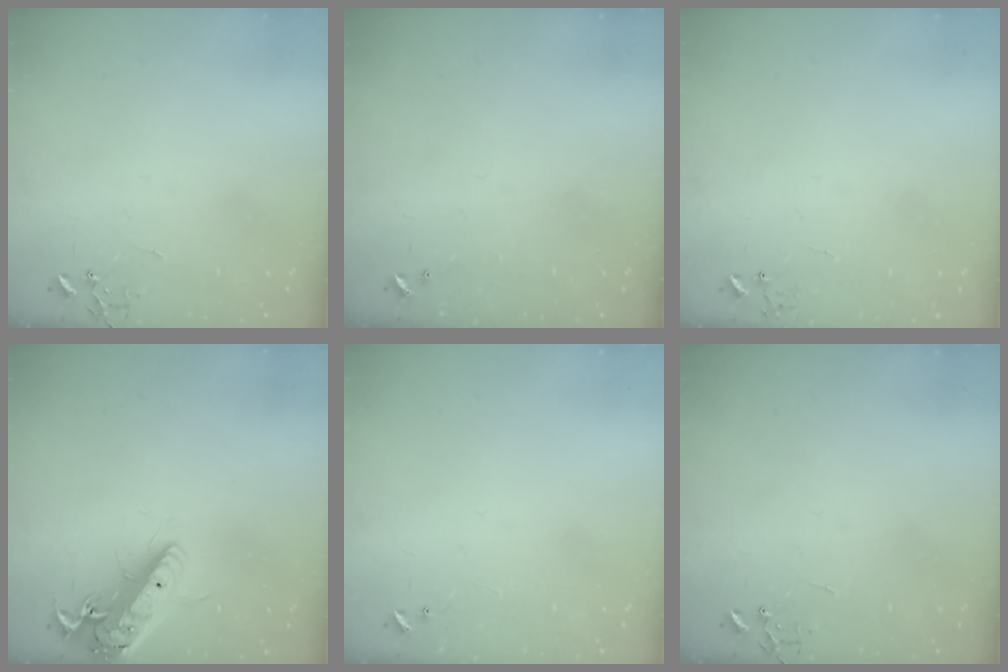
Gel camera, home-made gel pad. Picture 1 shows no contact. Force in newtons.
{"total": 0.0}
{"total": 6.5, "press": 6.5, "slide": 0.5}
{"total": 17.6, "press": 17.2, "slide": 3.6}
{"total": 4.1, "press": 4.1, "slide": 0.5}
{"total": 0.0}